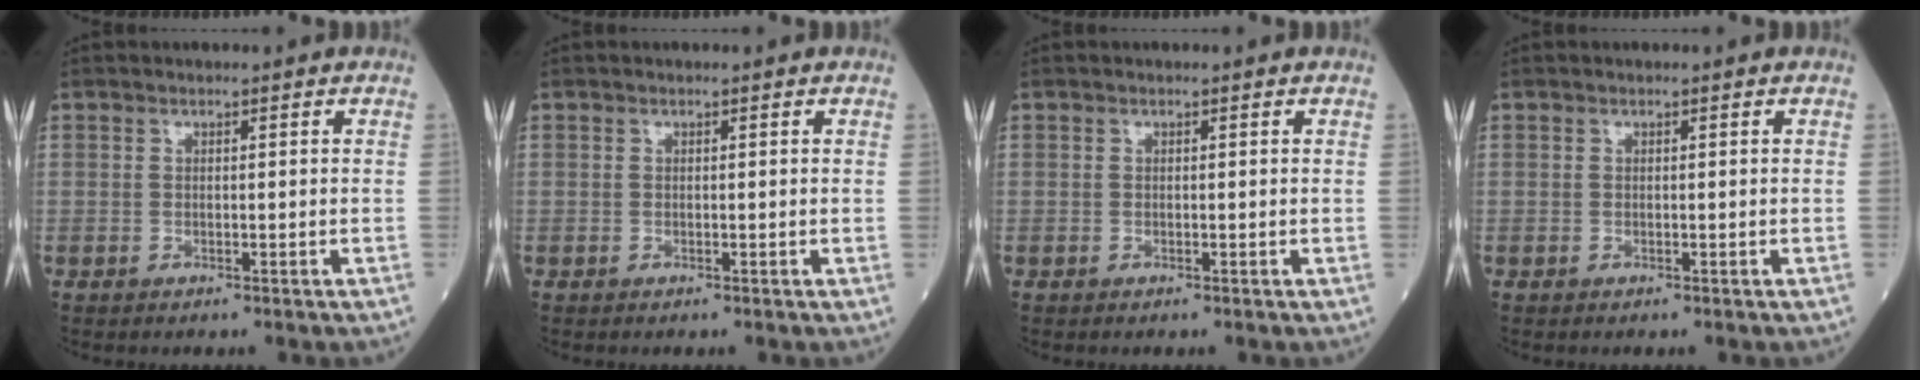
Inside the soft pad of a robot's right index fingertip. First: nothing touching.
{"total": 0.0}
{"total": 0.0}
{"total": 0.0}